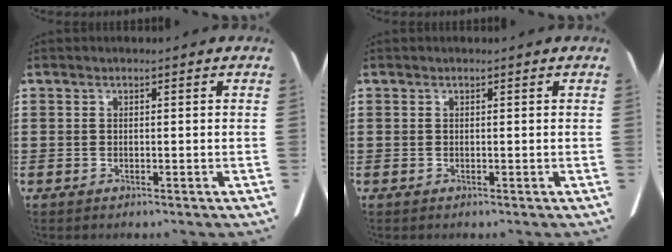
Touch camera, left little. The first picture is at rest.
{"total": 0.0}